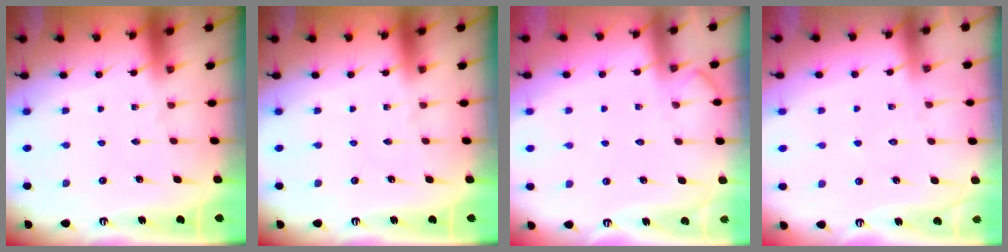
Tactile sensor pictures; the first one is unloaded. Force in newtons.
{"total": 0.0}
{"total": 5.3, "press": 5.3, "slide": 0.6}
{"total": 5.7, "press": 5.7, "slide": 0.7}